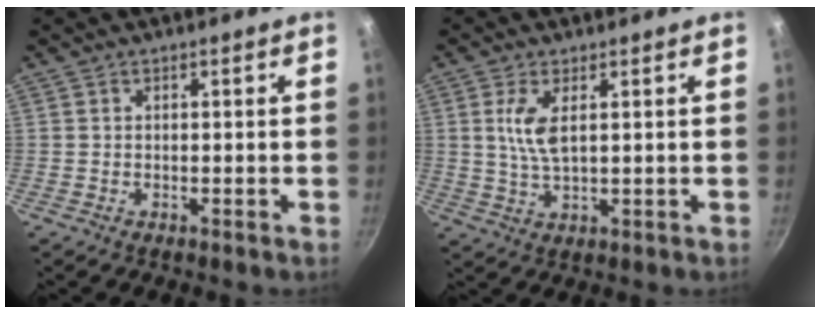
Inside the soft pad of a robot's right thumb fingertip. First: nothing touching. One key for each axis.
{"total": 5.6, "fx": 1.5, "fy": 2.2, "fz": 4.9, "tx": -0.101, "ty": -0.007, "tz": 0.032}